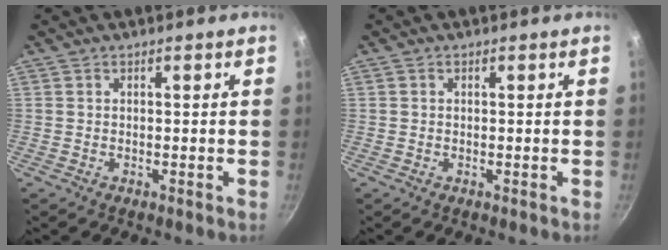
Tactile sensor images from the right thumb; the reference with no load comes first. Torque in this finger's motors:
{"motor_torque": [0.41, -0.05, -0.33, 0.28, -0.02]}